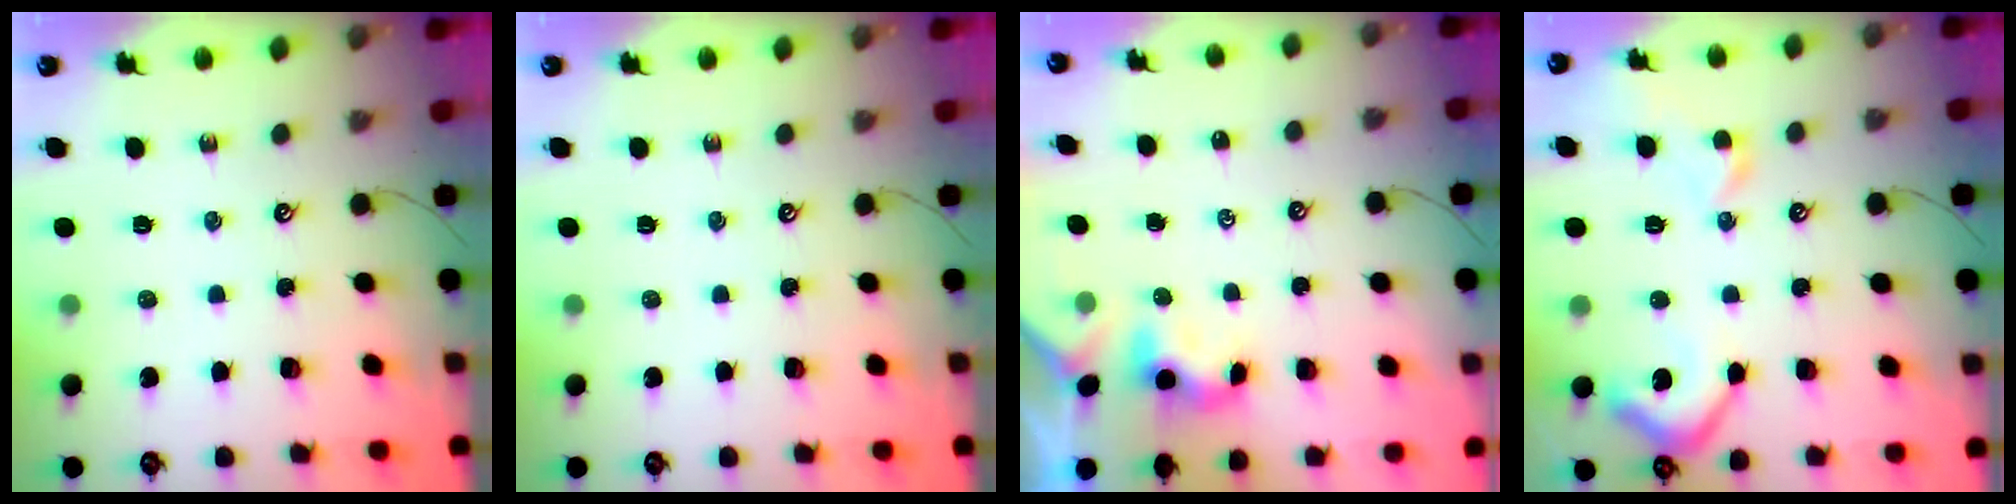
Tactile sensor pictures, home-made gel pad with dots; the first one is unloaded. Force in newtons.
{"total": 0.0}
{"total": 1.1, "press": 1.0, "slide": 0.4}
{"total": 7.9, "press": 7.8, "slide": 1.2}